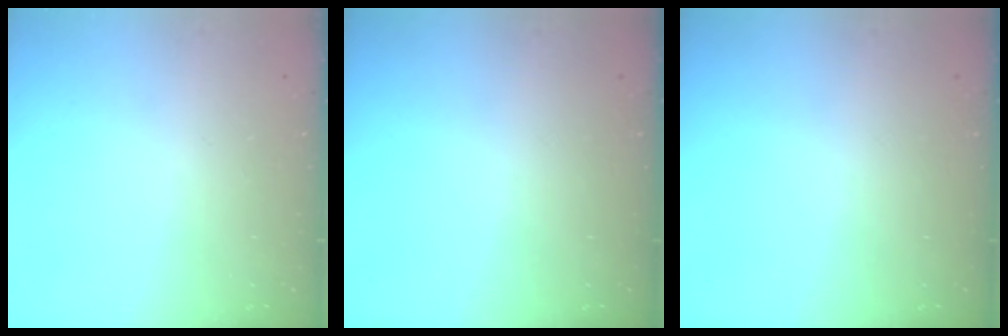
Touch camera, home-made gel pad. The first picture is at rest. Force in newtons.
{"total": 0.0}
{"total": 0.0}